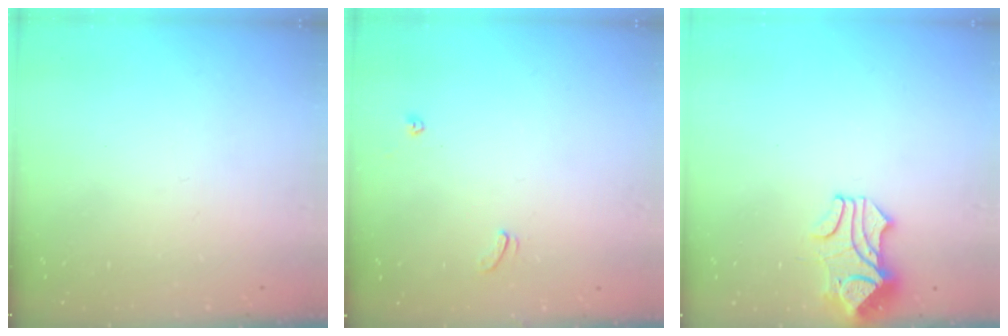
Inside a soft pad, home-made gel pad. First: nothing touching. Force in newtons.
{"total": 1.7, "press": 1.7, "slide": 0.5}
{"total": 2.0, "press": 1.7, "slide": 1.1}